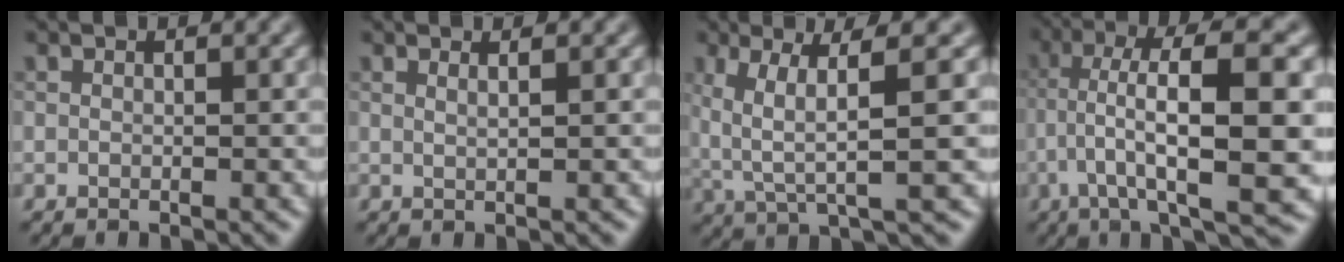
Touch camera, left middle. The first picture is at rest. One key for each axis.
{"total": 1.5, "fx": 0.8, "fy": 0.8, "fz": 1.0, "tx": -0.010, "ty": -0.009, "tz": -0.003}
{"total": 5.6, "fx": 1.2, "fy": 1.2, "fz": 5.3, "tx": -0.112, "ty": -0.013, "tz": 0.024}
{"total": 11.1, "fx": -1.5, "fy": 2.8, "fz": 10.6, "tx": -0.180, "ty": 0.012, "tz": -0.031}